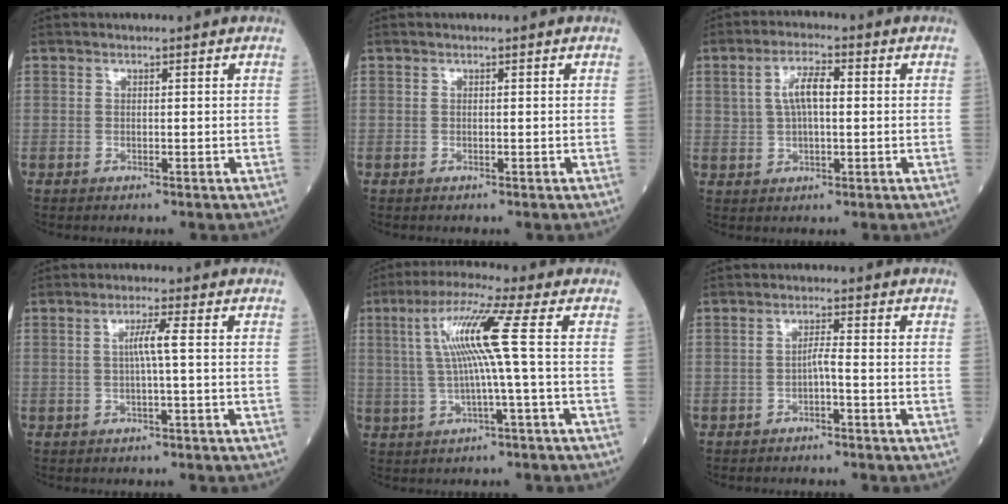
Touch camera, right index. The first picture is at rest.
{"total": 0.0}
{"total": 6.2, "force": [1.1, 2.5, 5.6], "torque": [-0.118, 0.016, 0.023]}
{"total": 3.6, "force": [0.3, 0.1, 3.6], "torque": [-0.074, 0.006, 0.008]}
{"total": 10.2, "force": [1.1, -0.7, 10.1], "torque": [-0.198, 0.019, 0.024]}
{"total": 2.3, "force": [-0.9, 0.5, 2.0], "torque": [-0.042, 0.002, -0.015]}